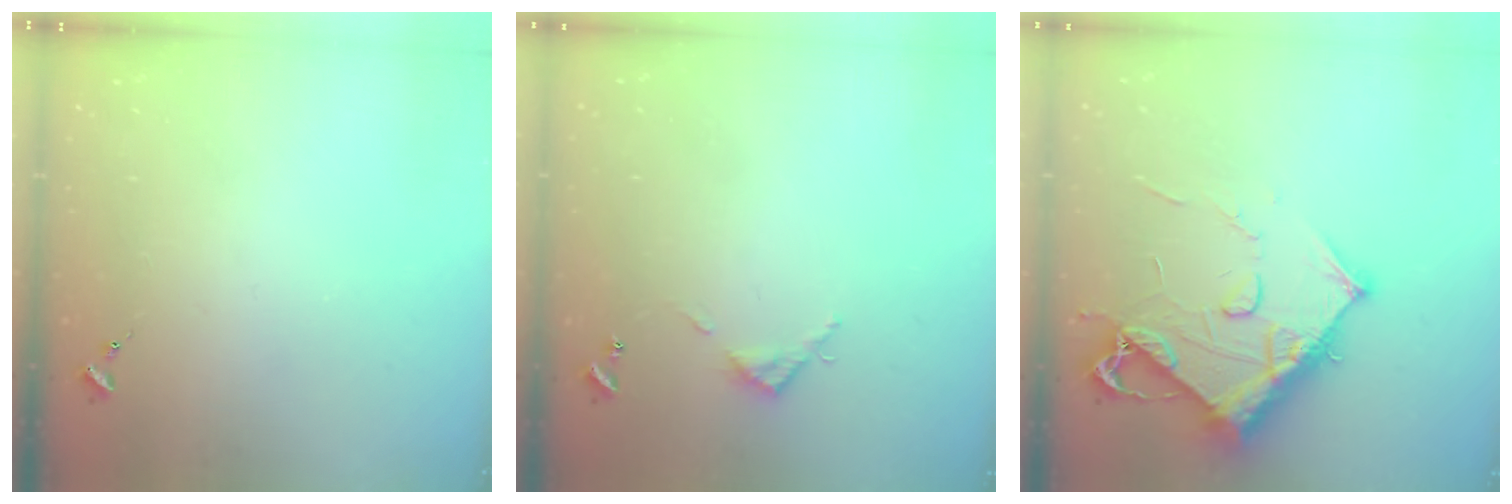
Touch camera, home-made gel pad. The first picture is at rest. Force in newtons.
{"total": 3.9, "press": 3.9, "slide": 0.3}
{"total": 13.1, "press": 13.1, "slide": 1.4}